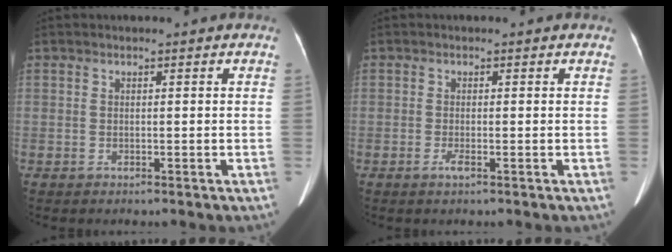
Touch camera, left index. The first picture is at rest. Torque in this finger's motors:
{"motor_torque": [0.12, 0.04, 0.05, 0.02]}